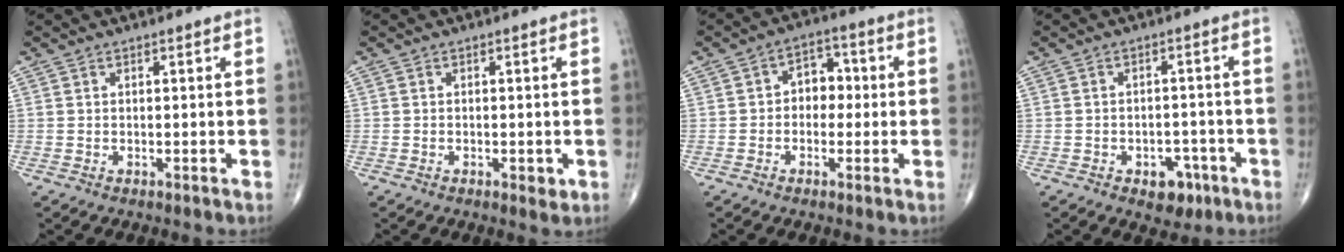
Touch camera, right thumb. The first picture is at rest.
{"total": 1.6, "force": [-0.5, 0.7, 1.4], "torque": [-0.018, -0.004, -0.007]}
{"total": 5.6, "force": [-0.1, 4.2, 3.8], "torque": [-0.024, 0.019, -0.014]}
{"total": 5.6, "force": [-3.0, 3.6, 3.0], "torque": [-0.014, 0.021, -0.036]}